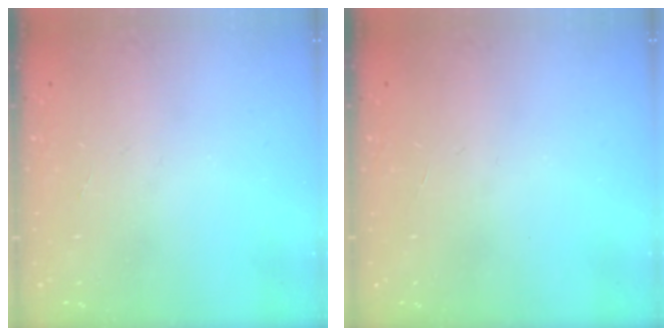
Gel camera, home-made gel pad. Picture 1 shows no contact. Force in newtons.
{"total": 0.0}